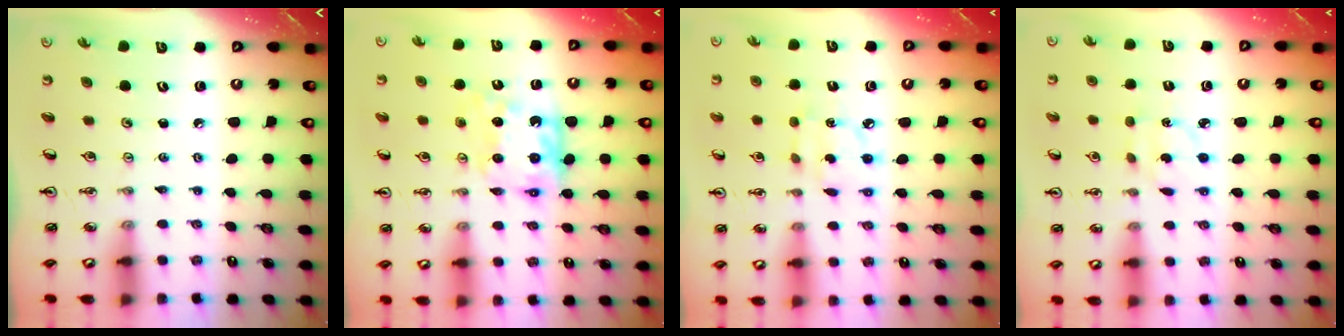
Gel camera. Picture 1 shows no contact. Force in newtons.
{"total": 10.3, "press": 10.3, "slide": 0.5}
{"total": 5.3, "press": 5.3, "slide": 0.1}
{"total": 3.9, "press": 3.9, "slide": 0.5}